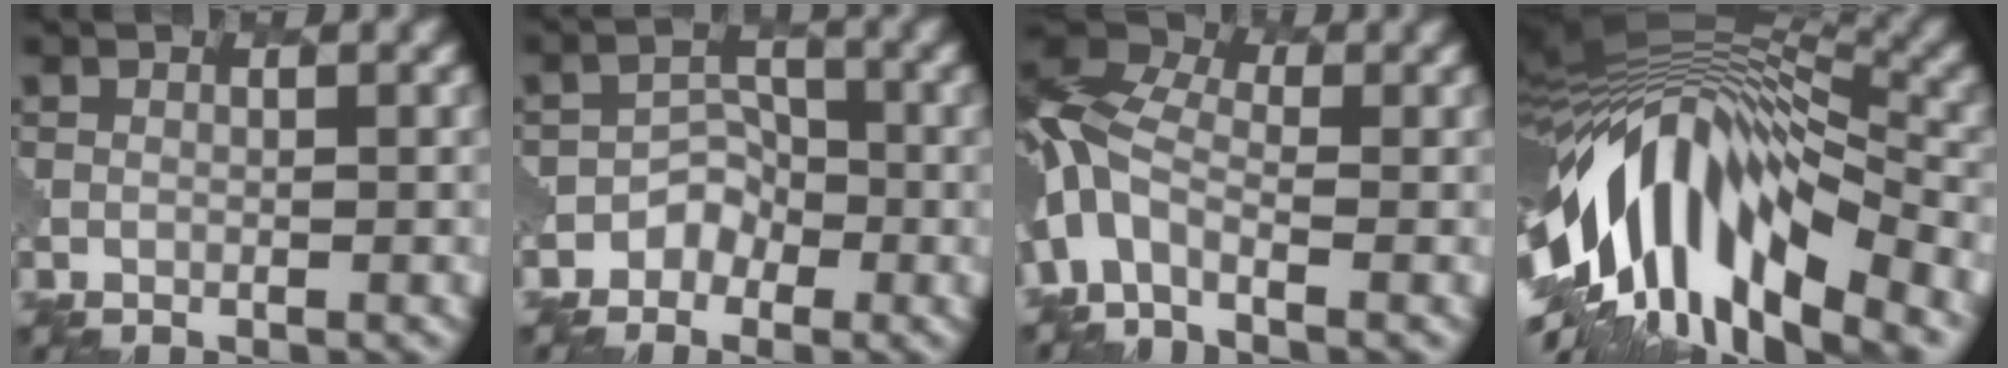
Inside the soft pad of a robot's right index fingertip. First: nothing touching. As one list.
[{"total": 2.2, "force": [-1.2, 1.7, 0.5], "torque": [0.005, 0.010, -0.026]}, {"total": 6.7, "force": [-2.2, 3.9, 5.0], "torque": [-0.112, 0.001, -0.063]}, {"total": 14.0, "force": [-4.2, 6.3, 11.8], "torque": [-0.210, 0.028, -0.073]}]